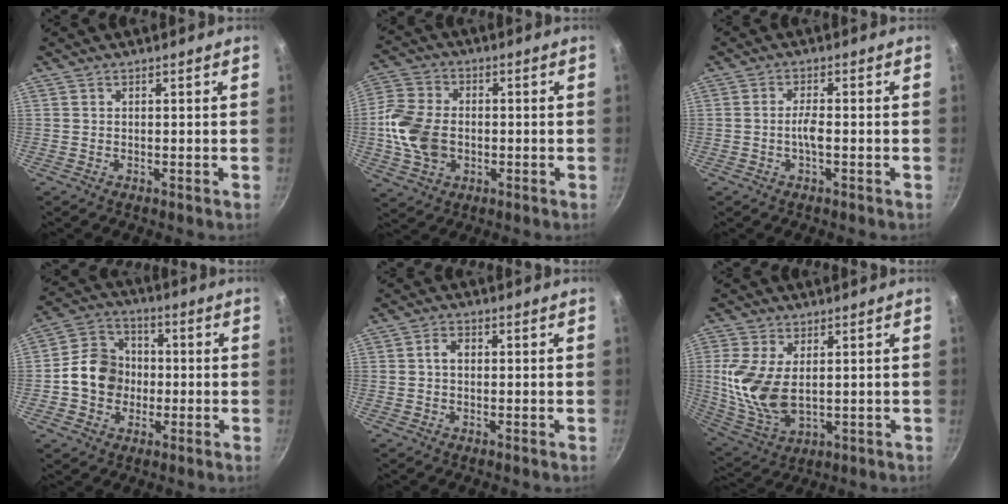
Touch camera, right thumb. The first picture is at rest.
{"total": 12.5, "force": [-1.3, 9.1, 8.6], "torque": [-0.157, 0.012, -0.033]}
{"total": 2.8, "force": [-0.7, 0.7, 2.6], "torque": [-0.053, 0.010, -0.017]}
{"total": 11.5, "force": [-1.1, 9.9, 5.7], "torque": [-0.068, 0.024, -0.036]}
{"total": 2.5, "force": [0.2, 1.8, 1.8], "torque": [-0.023, 0.007, -0.001]}
{"total": 12.7, "force": [1.6, 7.2, 10.3], "torque": [-0.209, -0.015, 0.042]}